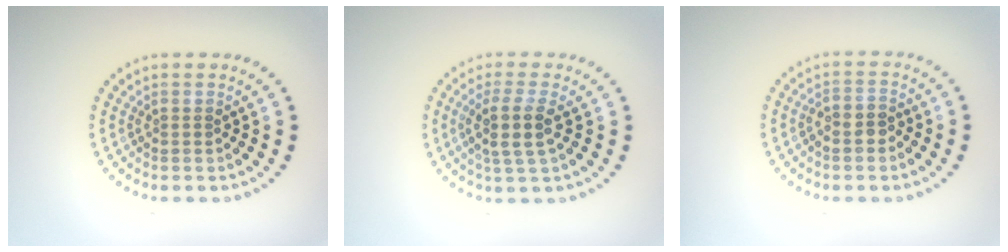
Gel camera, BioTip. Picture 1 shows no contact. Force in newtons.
{"total": 3.0, "press": 2.5, "slide": 1.6}
{"total": 1.6, "press": 1.5, "slide": 0.7}